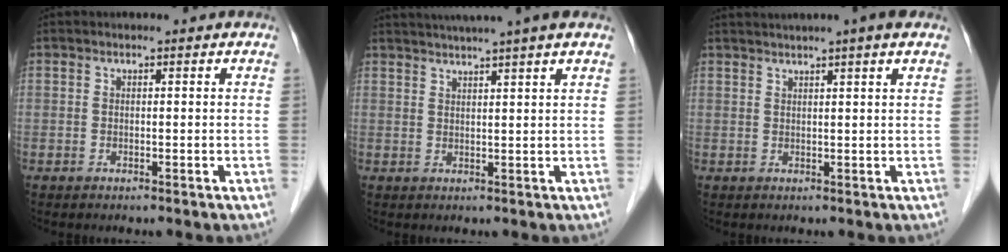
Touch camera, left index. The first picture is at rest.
{"total": 9.3, "force": [7.8, -1.2, 4.8], "torque": [-0.075, 0.026, 0.099]}
{"total": 6.1, "force": [4.7, -0.7, 3.8], "torque": [-0.059, 0.026, 0.067]}